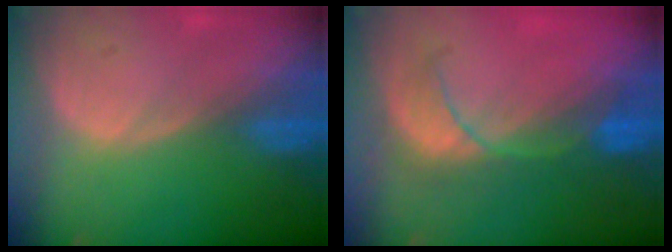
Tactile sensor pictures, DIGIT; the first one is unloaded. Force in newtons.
{"total": 5.9, "press": 5.9, "slide": 0.8}